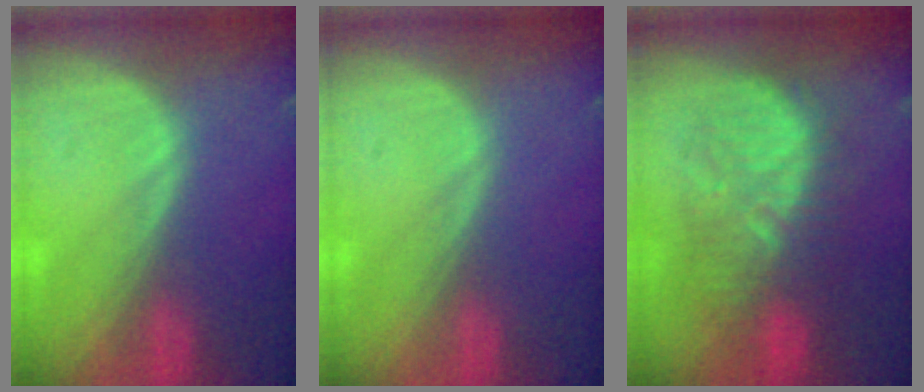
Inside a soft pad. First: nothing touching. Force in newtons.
{"total": 0.0}
{"total": 9.4, "press": 9.4, "slide": 1.0}